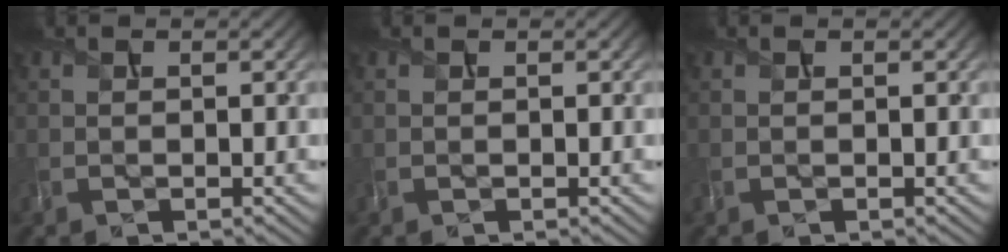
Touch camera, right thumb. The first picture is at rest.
{"total": 0.0}
{"total": 0.0}